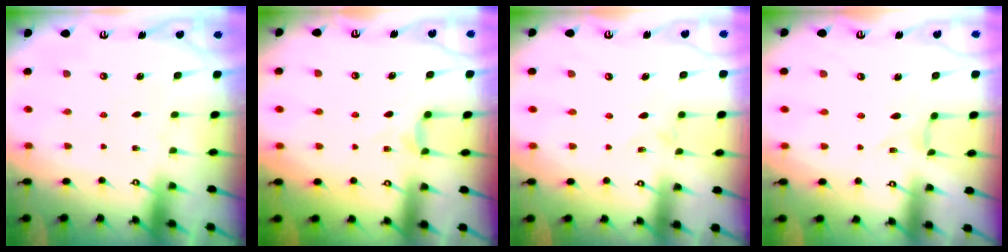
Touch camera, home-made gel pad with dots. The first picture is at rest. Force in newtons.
{"total": 4.1, "press": 4.1, "slide": 0.6}
{"total": 1.3, "press": 1.3, "slide": 0.3}
{"total": 1.8, "press": 1.8, "slide": 0.3}